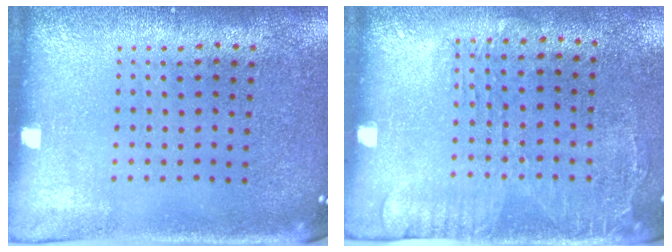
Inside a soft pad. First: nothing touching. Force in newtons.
{"total": 1.7, "press": 1.2, "slide": 1.1}